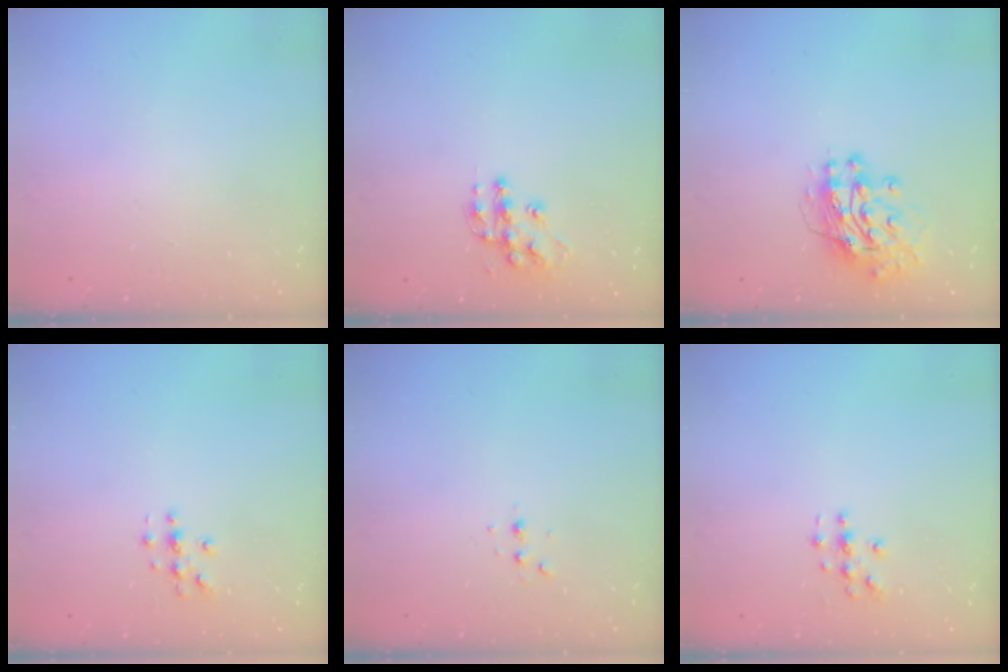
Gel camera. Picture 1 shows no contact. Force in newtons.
{"total": 11.8, "press": 11.8, "slide": 0.6}
{"total": 12.8, "press": 12.7, "slide": 1.1}
{"total": 2.7, "press": 2.7, "slide": 0.3}
{"total": 2.8, "press": 2.8, "slide": 0.7}
{"total": 3.1, "press": 3.0, "slide": 0.3}